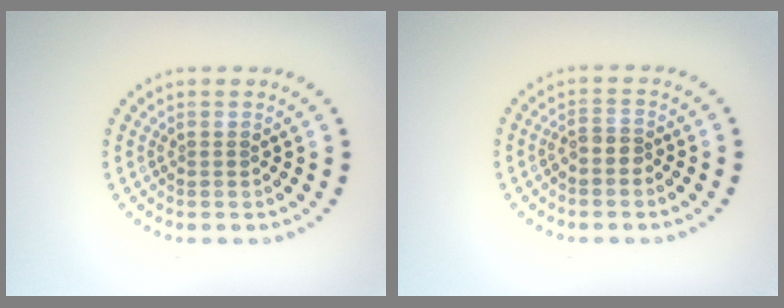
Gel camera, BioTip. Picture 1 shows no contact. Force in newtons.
{"total": 1.7, "press": 1.5, "slide": 0.9}